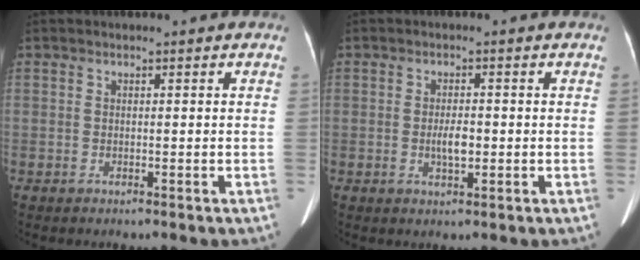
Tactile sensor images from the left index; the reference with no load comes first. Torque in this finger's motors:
{"motor_torque": [0.54, 0.06, 0.28, 0.10]}